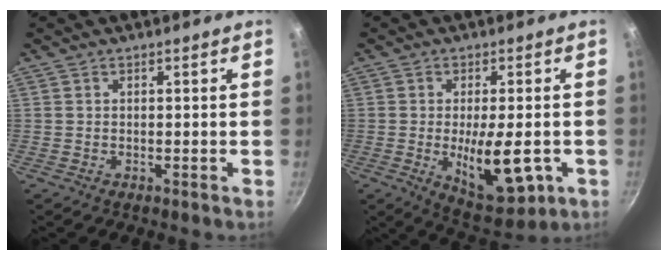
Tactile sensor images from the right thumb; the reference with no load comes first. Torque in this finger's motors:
{"motor_torque": [1.82, 1.59, 1.47, 0.04, 0.39]}